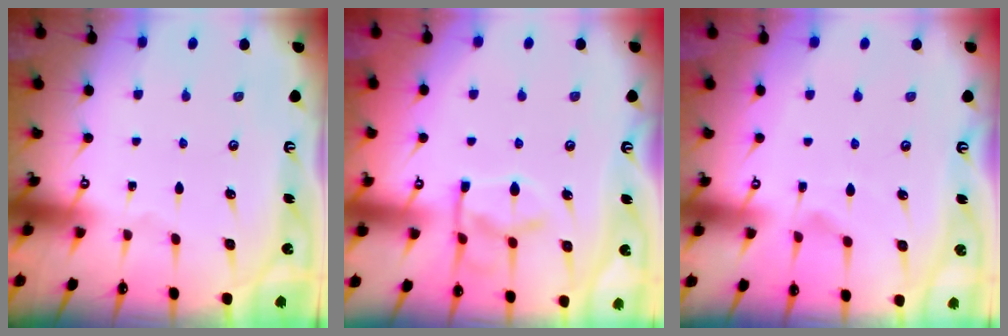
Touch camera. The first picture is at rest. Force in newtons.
{"total": 11.8, "press": 11.7, "slide": 1.7}
{"total": 1.2, "press": 0.0, "slide": 1.2}